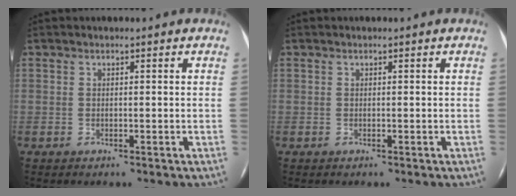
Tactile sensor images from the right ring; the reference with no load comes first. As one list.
[{"total": 0.0}]